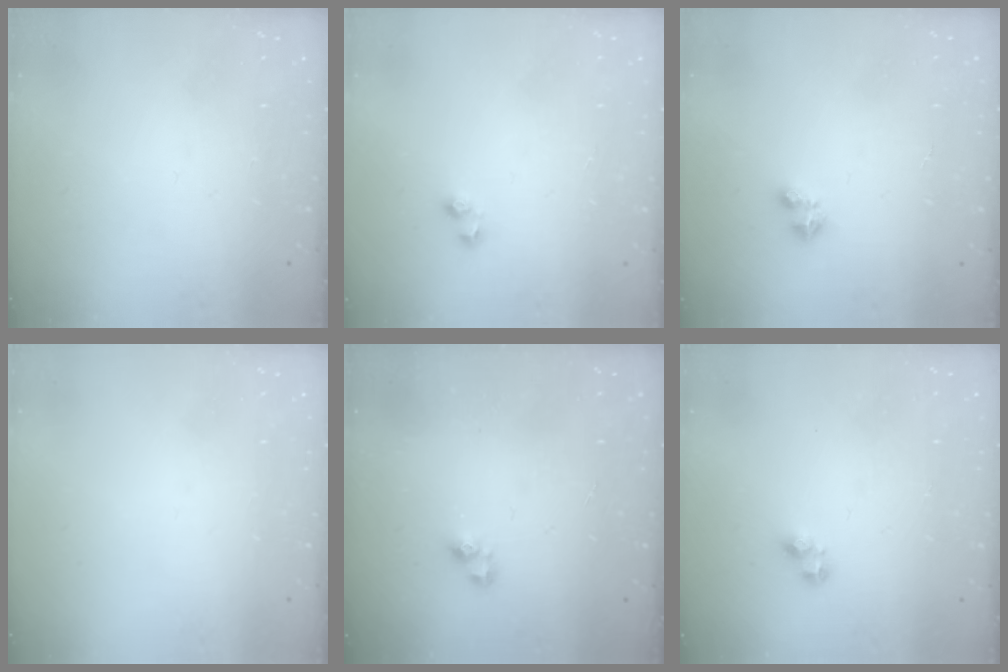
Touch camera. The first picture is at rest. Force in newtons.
{"total": 2.6, "press": 2.3, "slide": 1.2}
{"total": 2.4, "press": 2.4, "slide": 0.5}
{"total": 0.0}
{"total": 3.9, "press": 3.9, "slide": 0.7}
{"total": 2.8, "press": 2.8, "slide": 0.3}